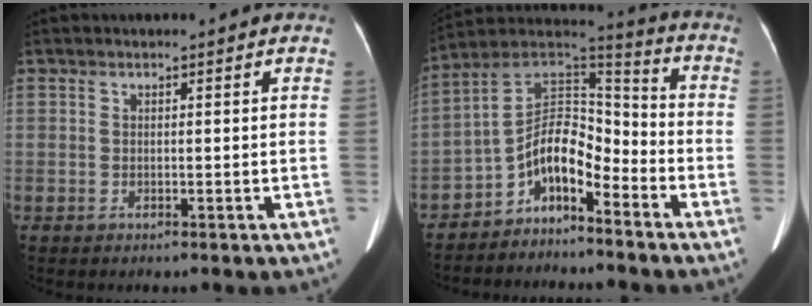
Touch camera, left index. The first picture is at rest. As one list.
[{"total": 9.8, "force": [-5.9, 4.0, 6.7], "torque": [-0.123, 0.044, -0.108]}]